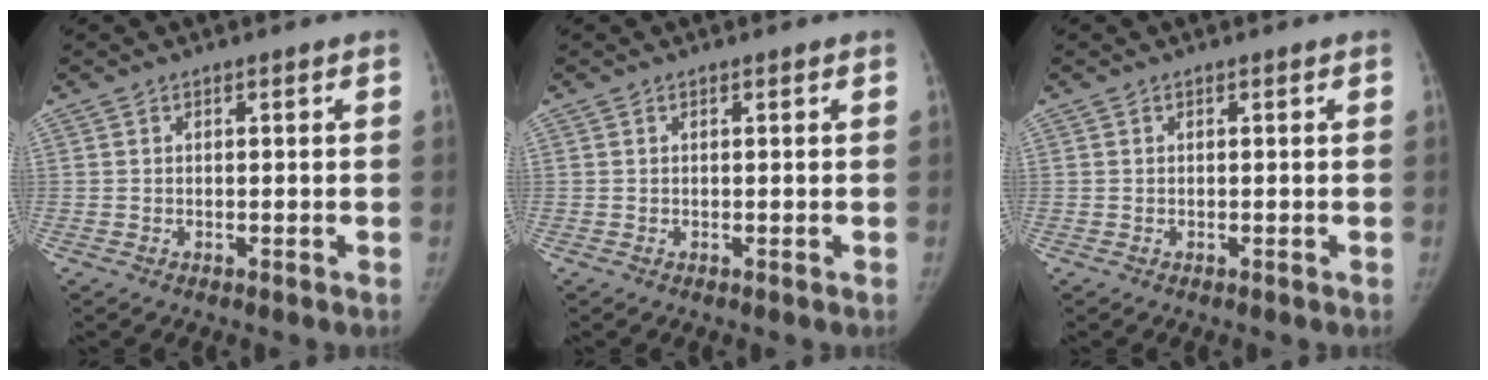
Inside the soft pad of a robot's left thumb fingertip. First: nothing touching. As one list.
[{"total": 0.0}, {"total": 0.0}]